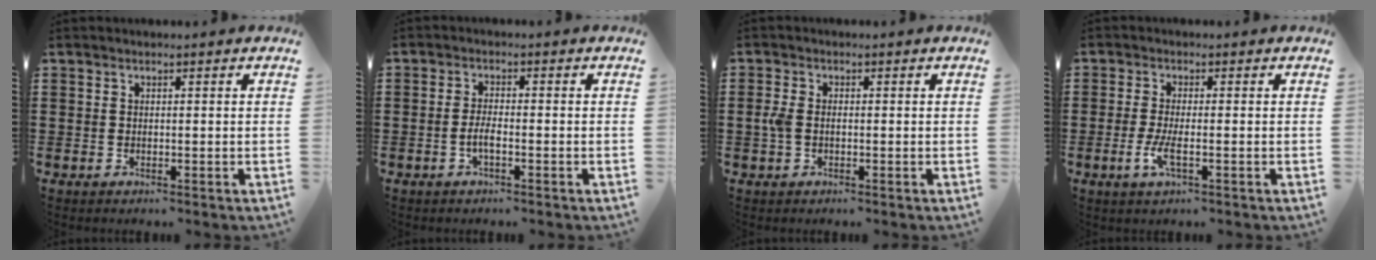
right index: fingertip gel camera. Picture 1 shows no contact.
{"total": 2.5, "force": [-1.0, 0.6, 2.3], "torque": [-0.049, 0.000, -0.020]}
{"total": 2.3, "force": [-0.5, 1.3, 1.8], "torque": [-0.051, -0.002, -0.014]}
{"total": 3.7, "force": [-1.3, 0.8, 3.4], "torque": [-0.076, -0.007, -0.029]}